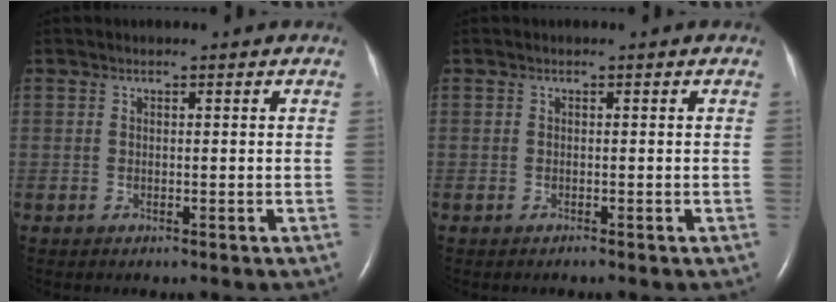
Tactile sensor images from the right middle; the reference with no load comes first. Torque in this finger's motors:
{"motor_torque": [-0.12, 0.00, 0.00, 0.00]}